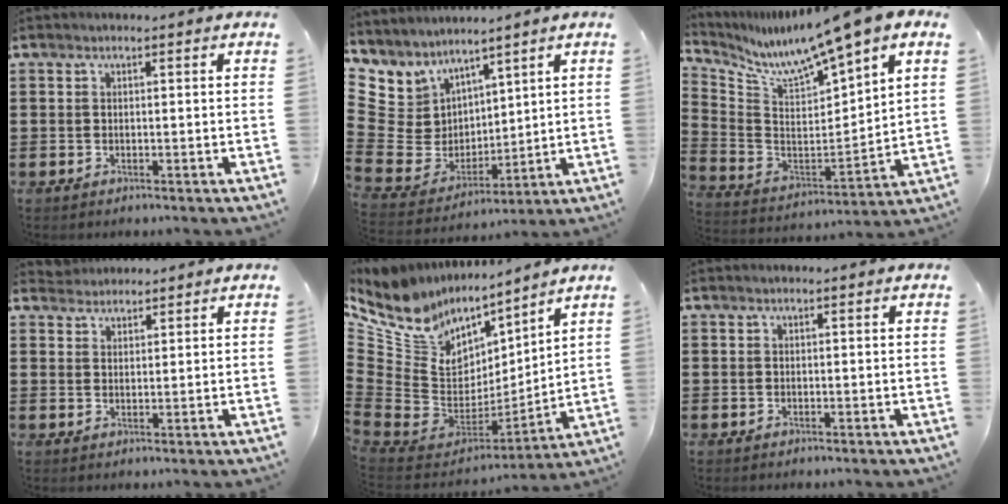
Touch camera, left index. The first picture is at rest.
{"total": 7.8, "force": [4.8, 6.1, 0.1], "torque": [-0.058, -0.048, 0.102]}
{"total": 9.7, "force": [8.5, -0.2, 4.6], "torque": [-0.114, -0.066, 0.133]}
{"total": 2.3, "force": [2.1, 0.5, -0.6], "torque": [0.003, 0.000, 0.043]}
{"total": 9.4, "force": [6.2, 6.7, 2.5], "torque": [-0.115, -0.069, 0.111]}
{"total": 0.0}